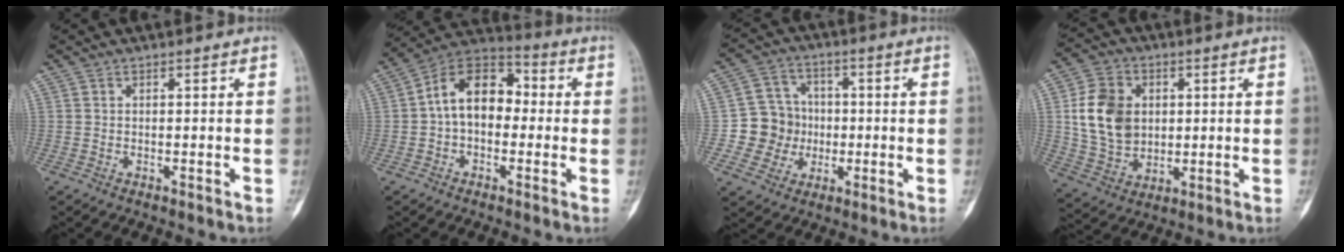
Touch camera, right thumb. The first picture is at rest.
{"total": 12.6, "force": [0.1, 8.6, 9.2], "torque": [-0.122, 0.040, -0.016]}
{"total": 9.6, "force": [-1.2, 9.2, 2.4], "torque": [0.005, 0.019, -0.025]}
{"total": 13.3, "force": [1.9, 10.5, 8.0], "torque": [-0.119, -0.003, 0.044]}